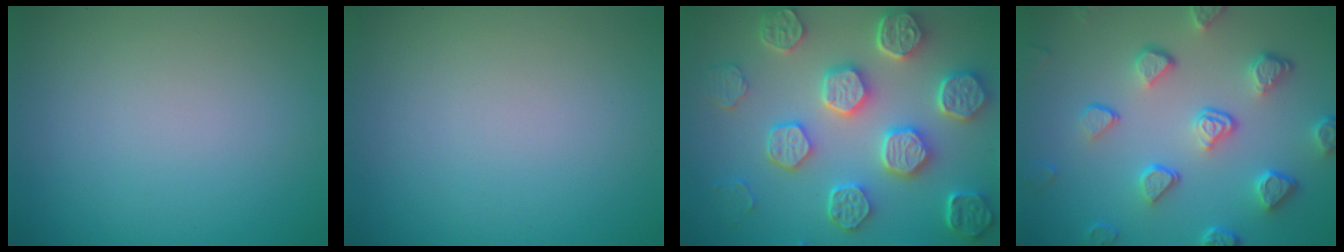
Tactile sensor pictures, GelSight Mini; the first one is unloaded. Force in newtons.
{"total": 0.0}
{"total": 8.1, "press": 6.5, "slide": 4.8}
{"total": 5.4, "press": 4.2, "slide": 3.4}